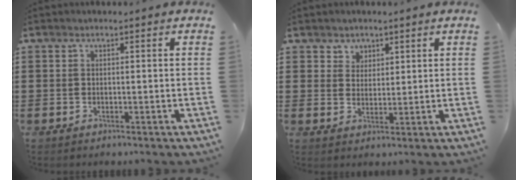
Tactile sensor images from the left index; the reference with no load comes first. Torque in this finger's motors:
{"motor_torque": [0.24, -0.21, 0.02, 0.00]}